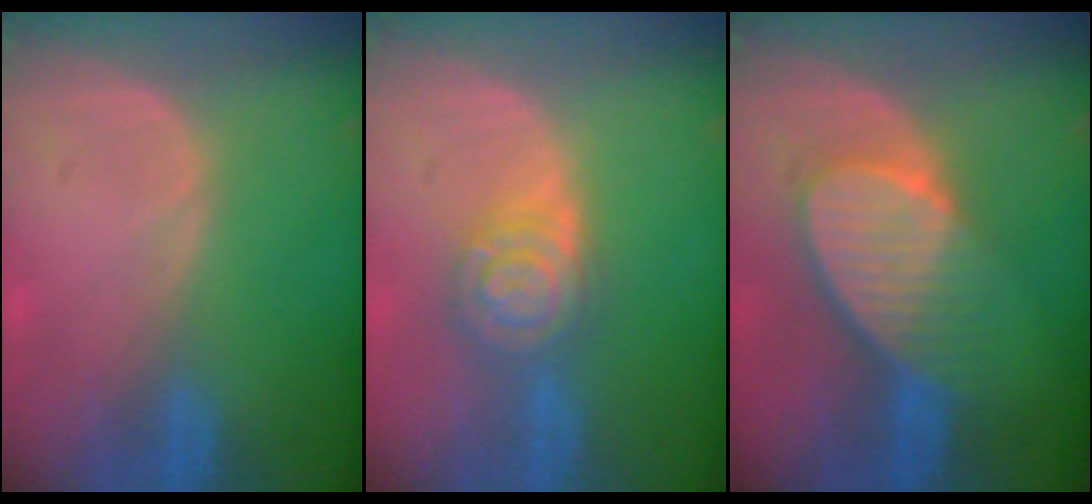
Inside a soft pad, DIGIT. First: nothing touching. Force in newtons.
{"total": 6.5, "press": 6.5, "slide": 0.5}
{"total": 8.1, "press": 7.6, "slide": 2.8}